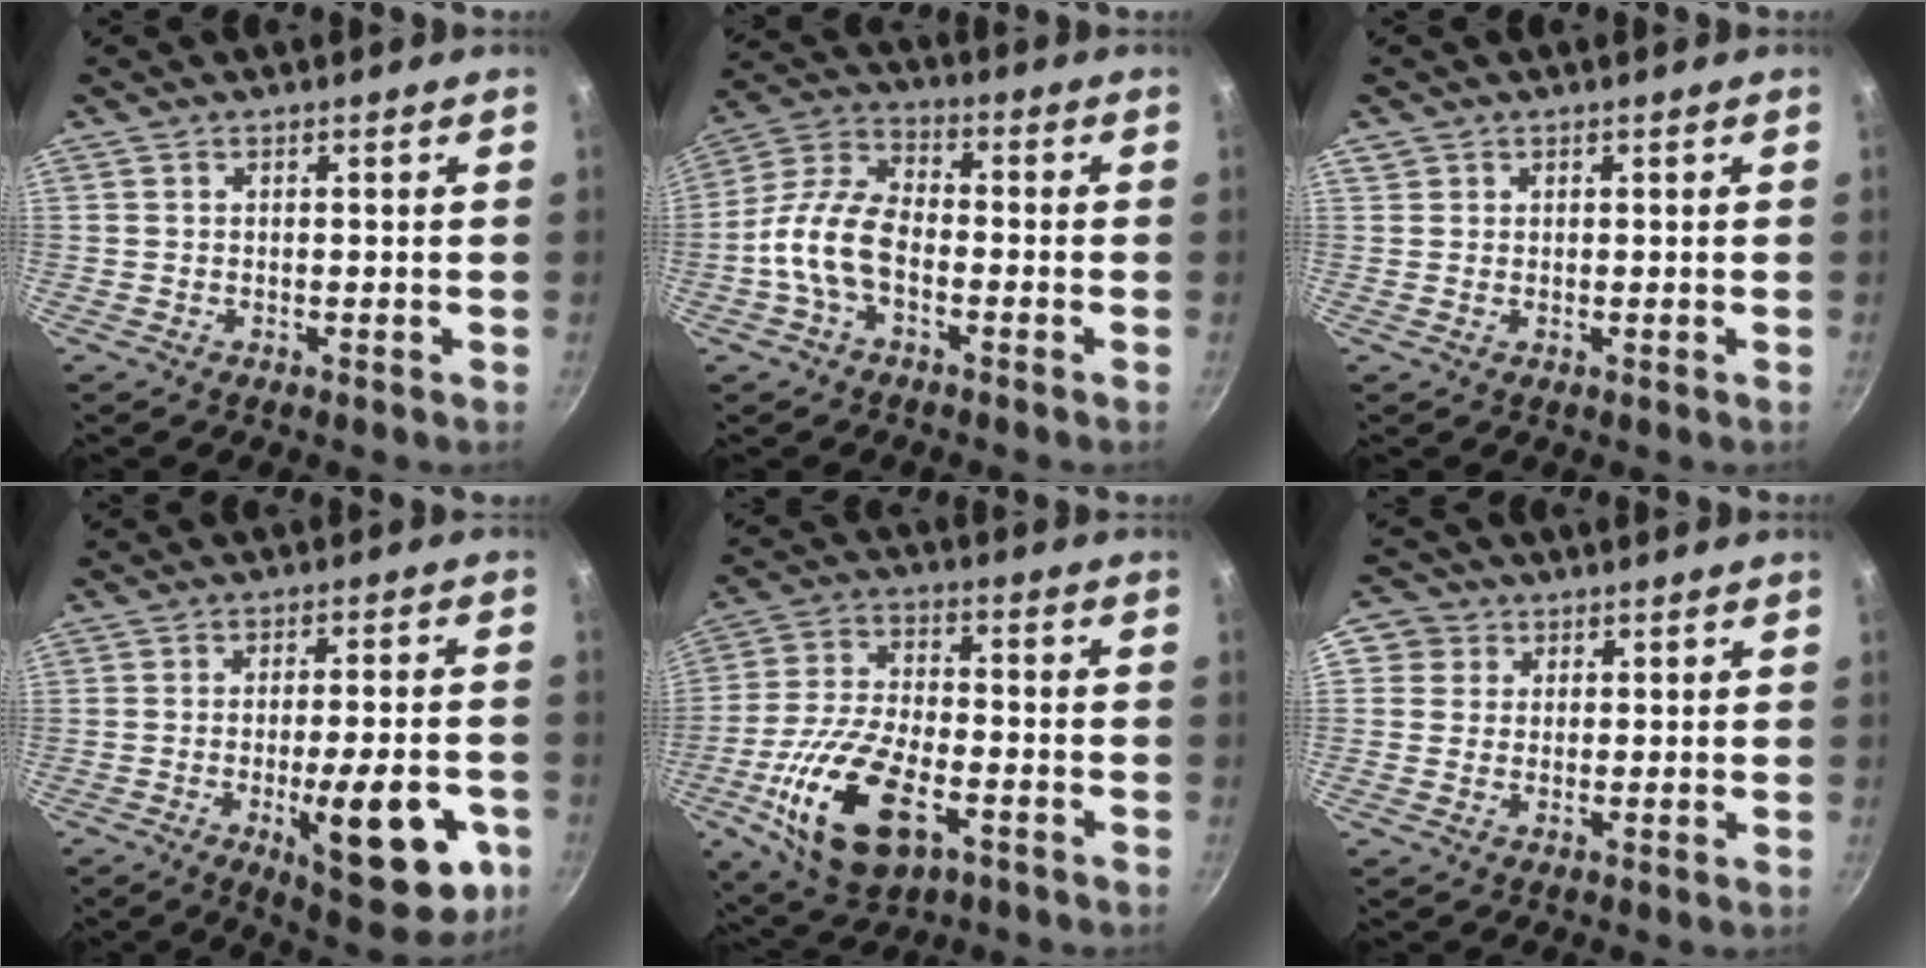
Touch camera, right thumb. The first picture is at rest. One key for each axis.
{"total": 11.2, "fx": -3.1, "fy": 6.4, "fz": 8.6, "tx": -0.160, "ty": 0.042, "tz": -0.074}
{"total": 1.0, "fx": 0.5, "fy": 0.9, "fz": 0.2, "tx": 0.005, "ty": 0.004, "tz": 0.007}
{"total": 17.3, "fx": -5.8, "fy": 5.5, "fz": 15.3, "tx": -0.182, "ty": 0.012, "tz": -0.072}
{"total": 18.4, "fx": -6.9, "fy": 9.2, "fz": 14.3, "tx": -0.277, "ty": 0.017, "tz": -0.126}
{"total": 4.7, "fx": 1.3, "fy": 4.5, "fz": 0.9, "tx": 0.024, "ty": 0.002, "tz": 0.009}